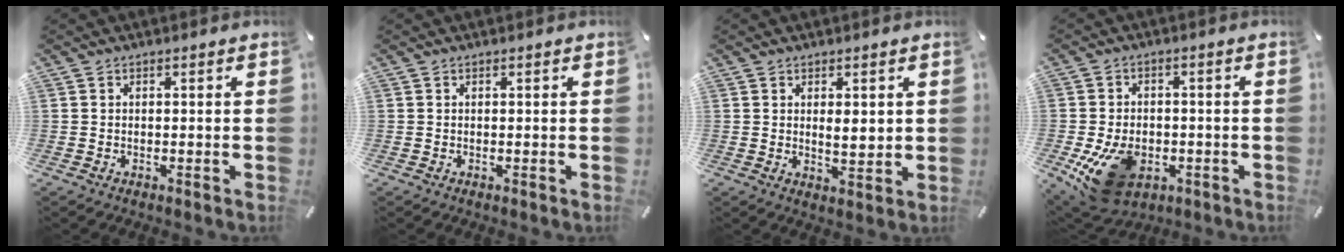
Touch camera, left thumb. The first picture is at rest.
{"total": 0.0}
{"total": 3.6, "force": [1.2, 1.7, 2.9], "torque": [-0.044, -0.005, 0.018]}
{"total": 13.0, "force": [-4.2, 9.0, 8.4], "torque": [-0.161, 0.015, -0.070]}